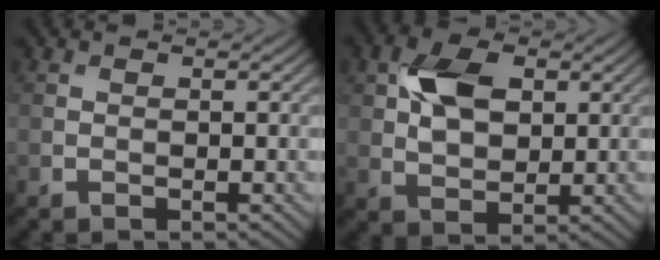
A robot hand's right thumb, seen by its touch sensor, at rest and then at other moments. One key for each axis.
{"total": 6.9, "fx": 2.0, "fy": 4.3, "fz": 5.0, "tx": -0.104, "ty": 0.006, "tz": 0.033}